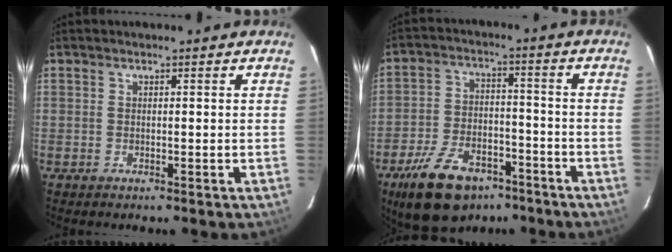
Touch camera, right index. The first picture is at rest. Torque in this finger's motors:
{"motor_torque": [1.07, -1.06, 0.51, 0.05]}